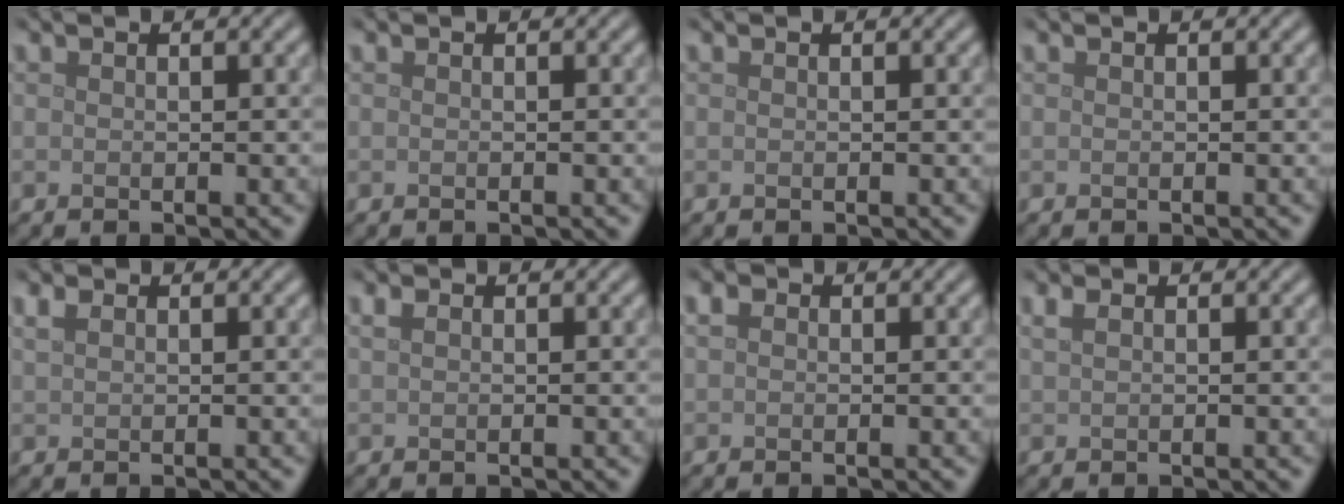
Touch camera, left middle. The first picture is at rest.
{"total": 0.0}
{"total": 0.0}
{"total": 0.0}
{"total": 1.1, "force": [0.7, 0.6, 0.7], "torque": [-0.016, 0.004, 0.015]}
{"total": 0.7, "force": [0.4, 0.4, 0.4], "torque": [-0.009, 0.003, 0.006]}
{"total": 1.0, "force": [0.2, 0.9, 0.5], "torque": [-0.005, 0.003, -0.003]}
{"total": 1.0, "force": [0.6, 0.4, 0.7], "torque": [-0.015, 0.006, 0.011]}